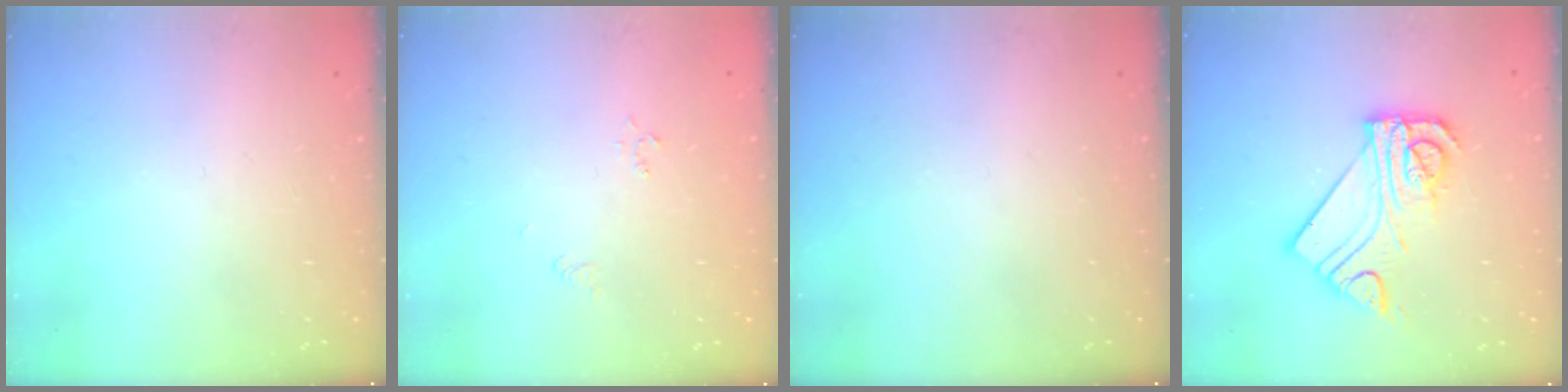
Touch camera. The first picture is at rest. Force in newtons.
{"total": 2.4, "press": 2.4, "slide": 0.3}
{"total": 0.0}
{"total": 13.2, "press": 13.1, "slide": 1.6}